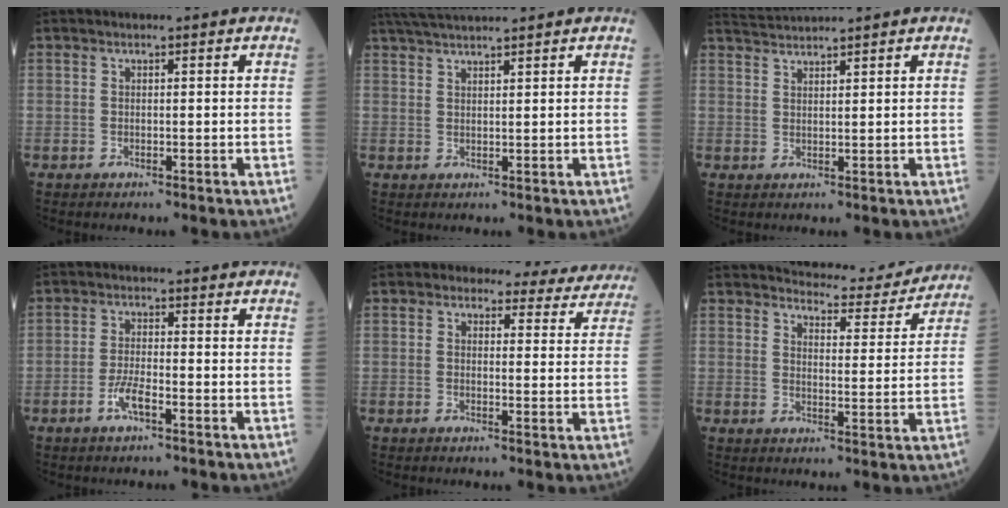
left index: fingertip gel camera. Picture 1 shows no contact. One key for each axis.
{"total": 7.2, "fx": 6.6, "fy": -0.5, "fz": 2.9, "tx": -0.053, "ty": 0.033, "tz": 0.112}
{"total": 3.9, "fx": 3.7, "fy": -1.1, "fz": 0.4, "tx": -0.012, "ty": 0.020, "tz": 0.073}
{"total": 3.3, "fx": -1.8, "fy": 0.6, "fz": 2.7, "tx": -0.061, "ty": -0.002, "tz": -0.037}
{"total": 11.3, "fx": 10.4, "fy": 4.1, "fz": 1.4, "tx": 0.020, "ty": -0.005, "tz": 0.088}
{"total": 10.3, "fx": 10.1, "fy": 1.7, "fz": 0.9, "tx": -0.008, "ty": -0.018, "tz": 0.121}